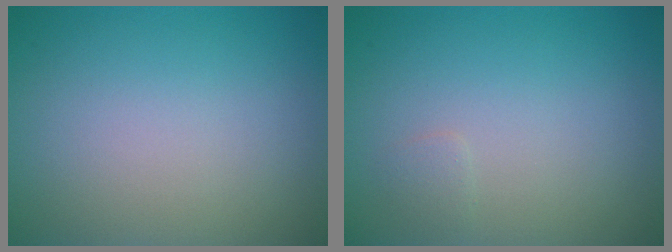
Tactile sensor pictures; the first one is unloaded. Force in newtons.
{"total": 0.6, "press": 0.6, "slide": 0.0}